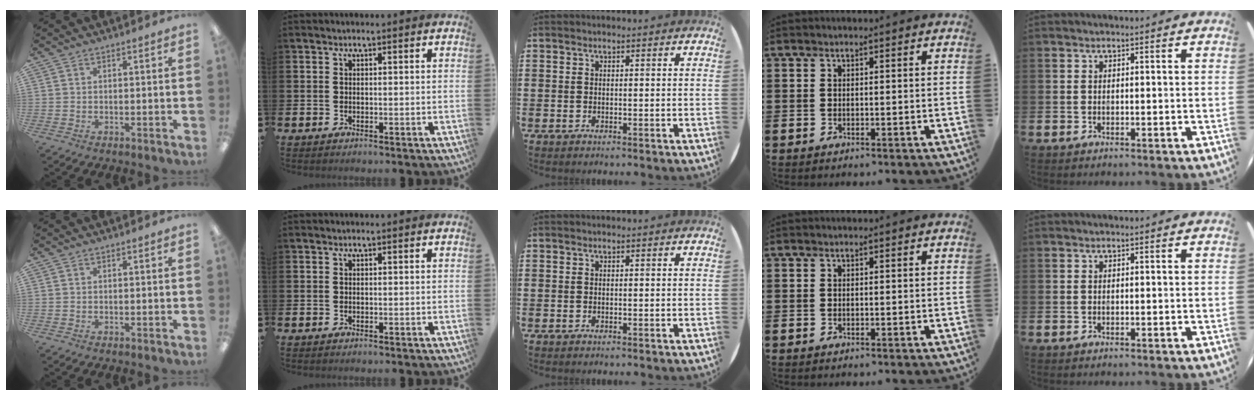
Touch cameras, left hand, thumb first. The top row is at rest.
{}